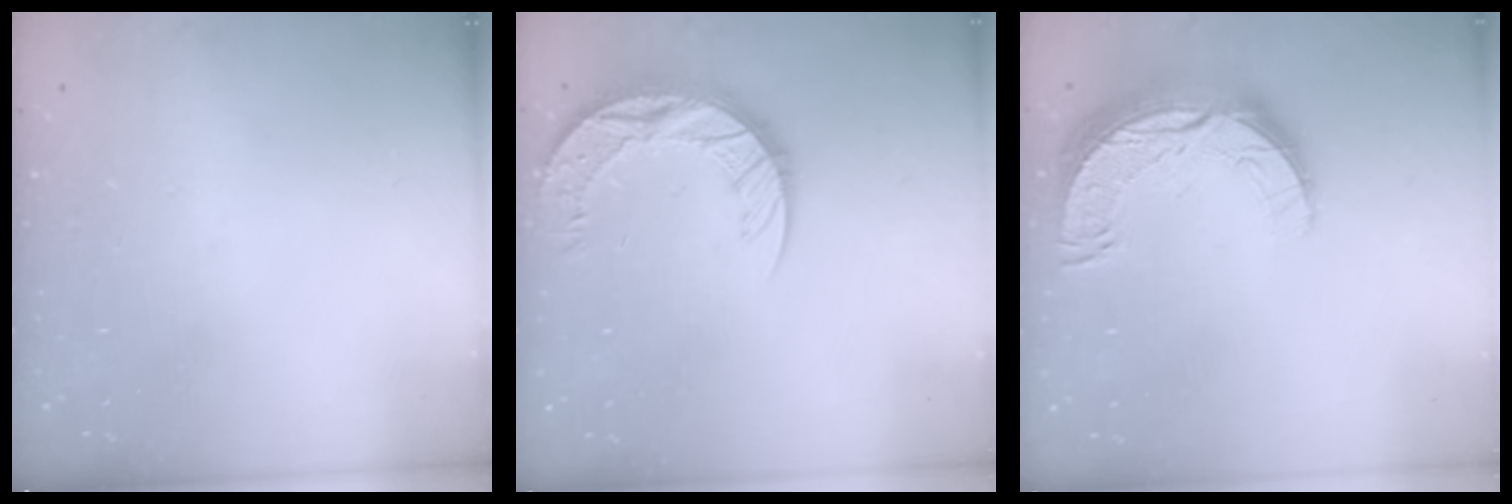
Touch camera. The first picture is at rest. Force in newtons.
{"total": 11.6, "press": 11.6, "slide": 0.9}
{"total": 12.7, "press": 12.6, "slide": 0.9}